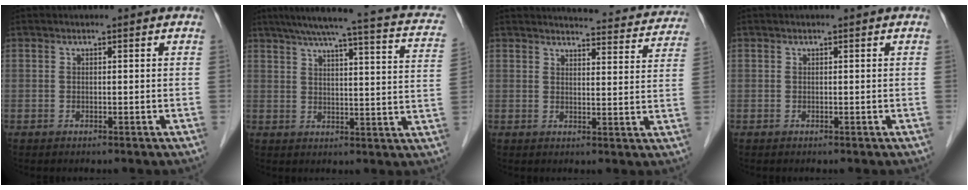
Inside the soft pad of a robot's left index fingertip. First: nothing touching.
{"total": 20.4, "force": [15.5, 2.5, 13.0], "torque": [-0.189, 0.018, 0.177]}
{"total": 15.0, "force": [14.5, 2.4, 2.7], "torque": [-0.007, -0.038, 0.144]}
{"total": 0.0}